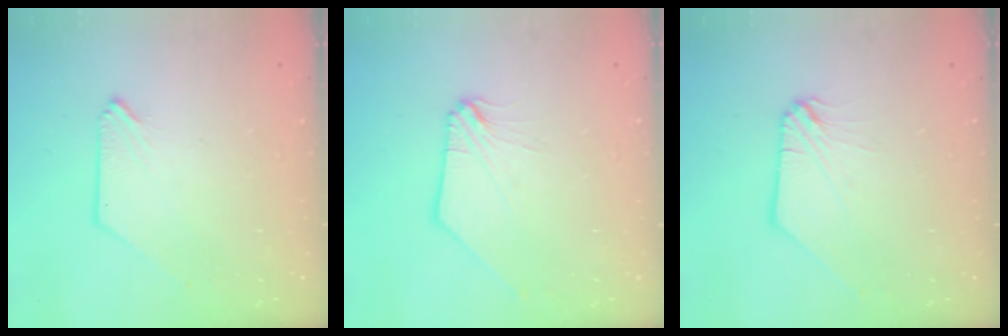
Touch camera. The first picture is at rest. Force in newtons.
{"total": 1.6, "press": 1.6, "slide": 0.4}
{"total": 1.0, "press": 1.0, "slide": 0.3}